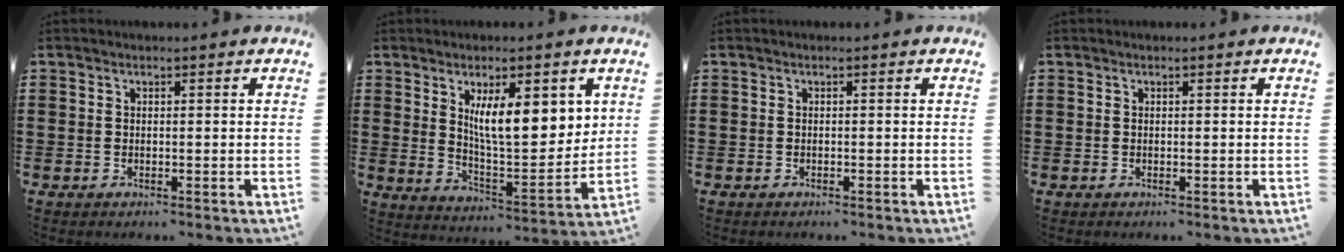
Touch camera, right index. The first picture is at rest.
{"total": 10.3, "force": [3.8, 3.5, 8.9], "torque": [-0.146, -0.012, 0.060]}
{"total": 0.0}
{"total": 0.0}